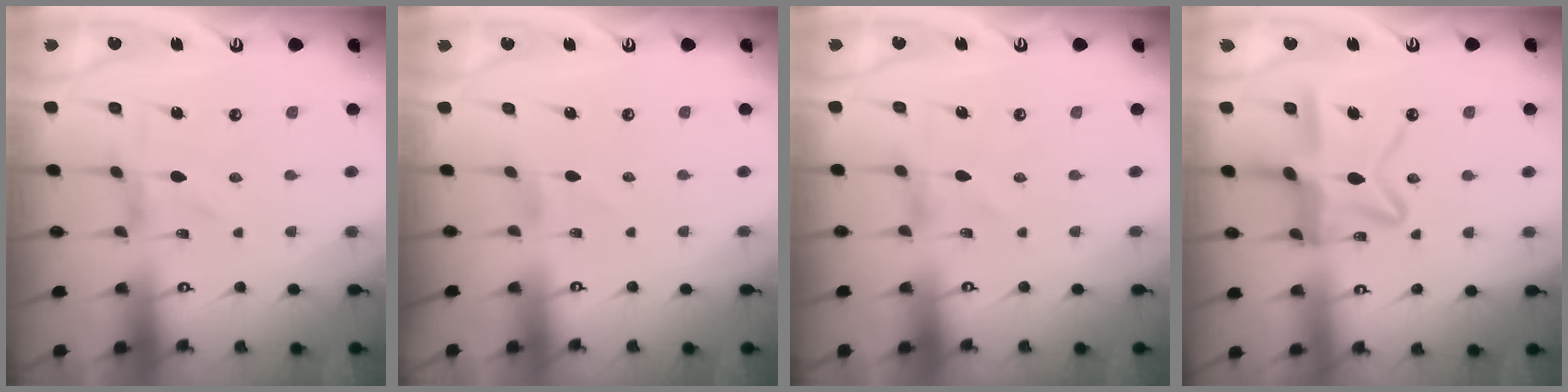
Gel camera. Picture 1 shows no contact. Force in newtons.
{"total": 0.6, "press": 0.6, "slide": 0.2}
{"total": 2.3, "press": 2.3, "slide": 0.3}
{"total": 14.4, "press": 14.3, "slide": 1.3}